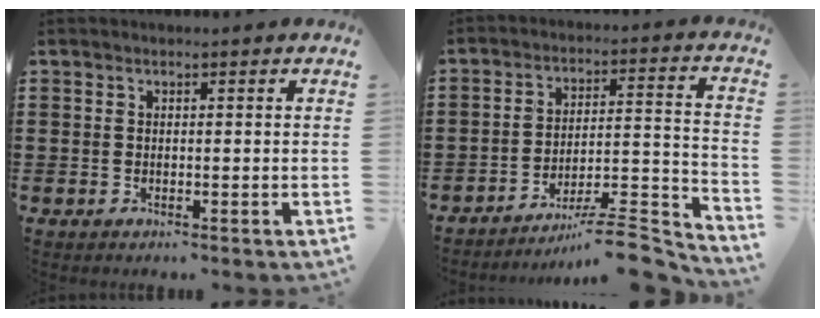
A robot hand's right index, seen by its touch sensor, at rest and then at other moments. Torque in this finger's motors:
{"motor_torque": [0.36, -0.38, 0.09, 0.03]}